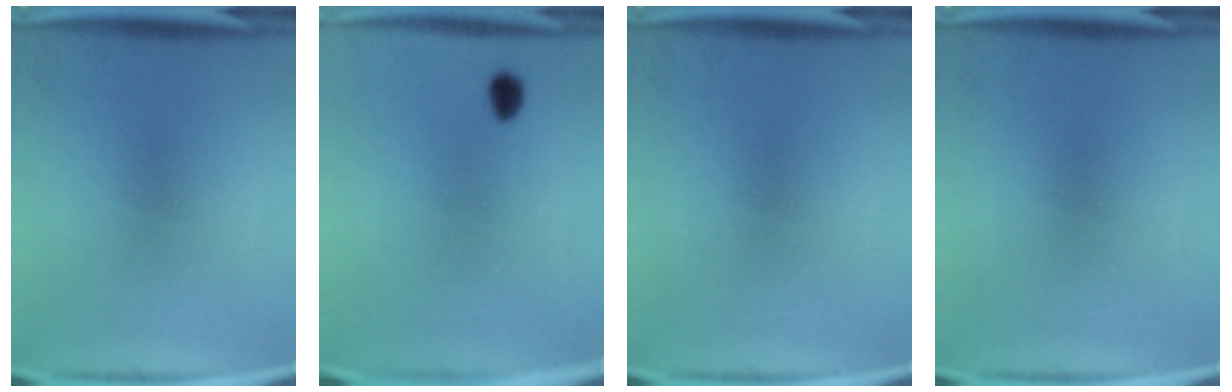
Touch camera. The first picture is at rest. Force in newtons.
{"total": 3.0}
{"total": 0.0}
{"total": 0.0}